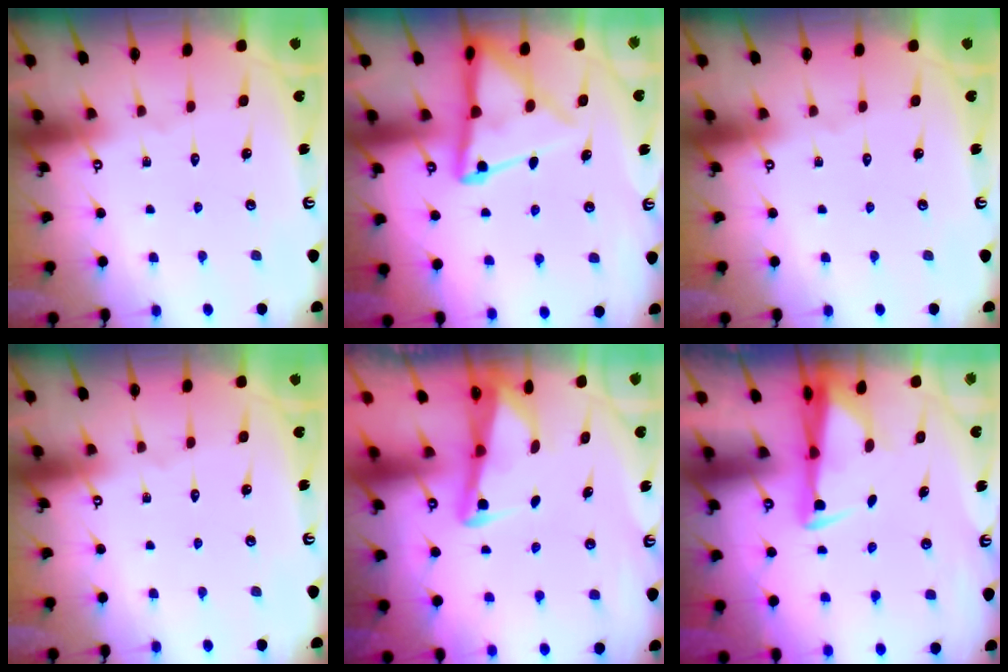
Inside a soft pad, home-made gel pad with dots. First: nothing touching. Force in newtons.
{"total": 11.4, "press": 11.4, "slide": 1.1}
{"total": 0.0}
{"total": 0.0}
{"total": 2.8, "press": 2.8, "slide": 0.4}
{"total": 3.0, "press": 2.8, "slide": 0.9}